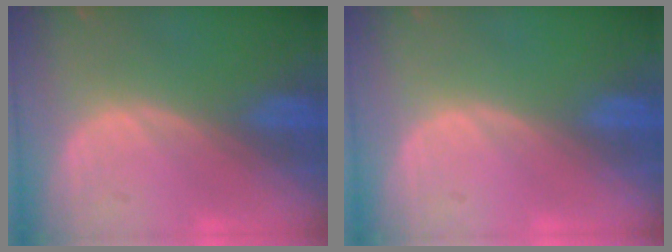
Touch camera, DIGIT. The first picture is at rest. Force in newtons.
{"total": 0.0}